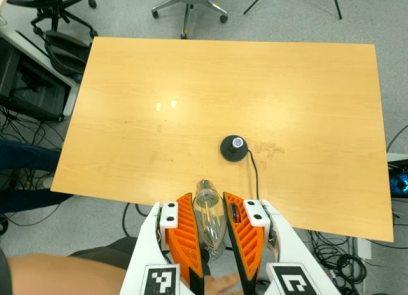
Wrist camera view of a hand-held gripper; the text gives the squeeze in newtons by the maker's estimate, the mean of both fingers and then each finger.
{"total": 12.8, "left": 14.1, "right": 11.6}